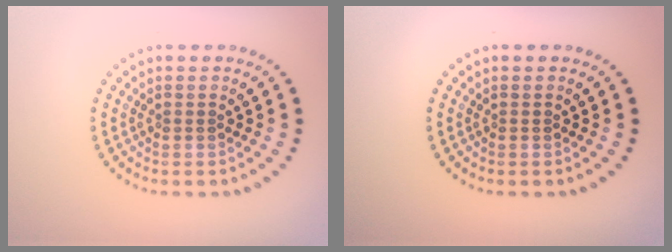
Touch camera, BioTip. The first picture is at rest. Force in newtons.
{"total": 0.0}